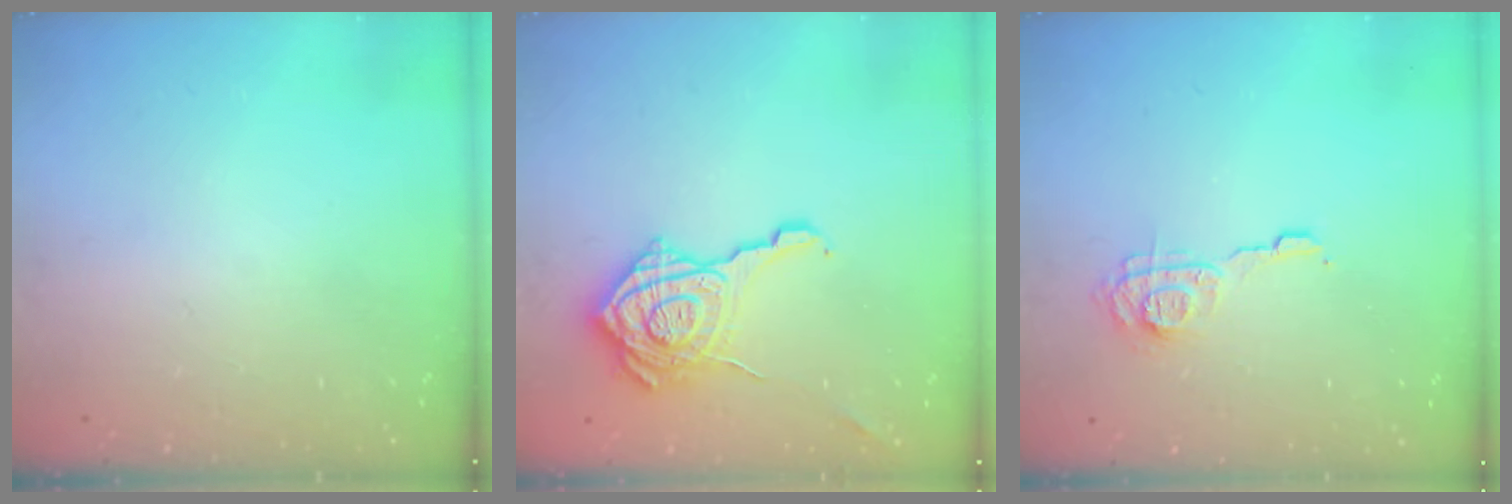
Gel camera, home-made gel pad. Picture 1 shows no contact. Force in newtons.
{"total": 20.0, "press": 19.9, "slide": 0.8}
{"total": 9.0, "press": 9.0, "slide": 0.4}